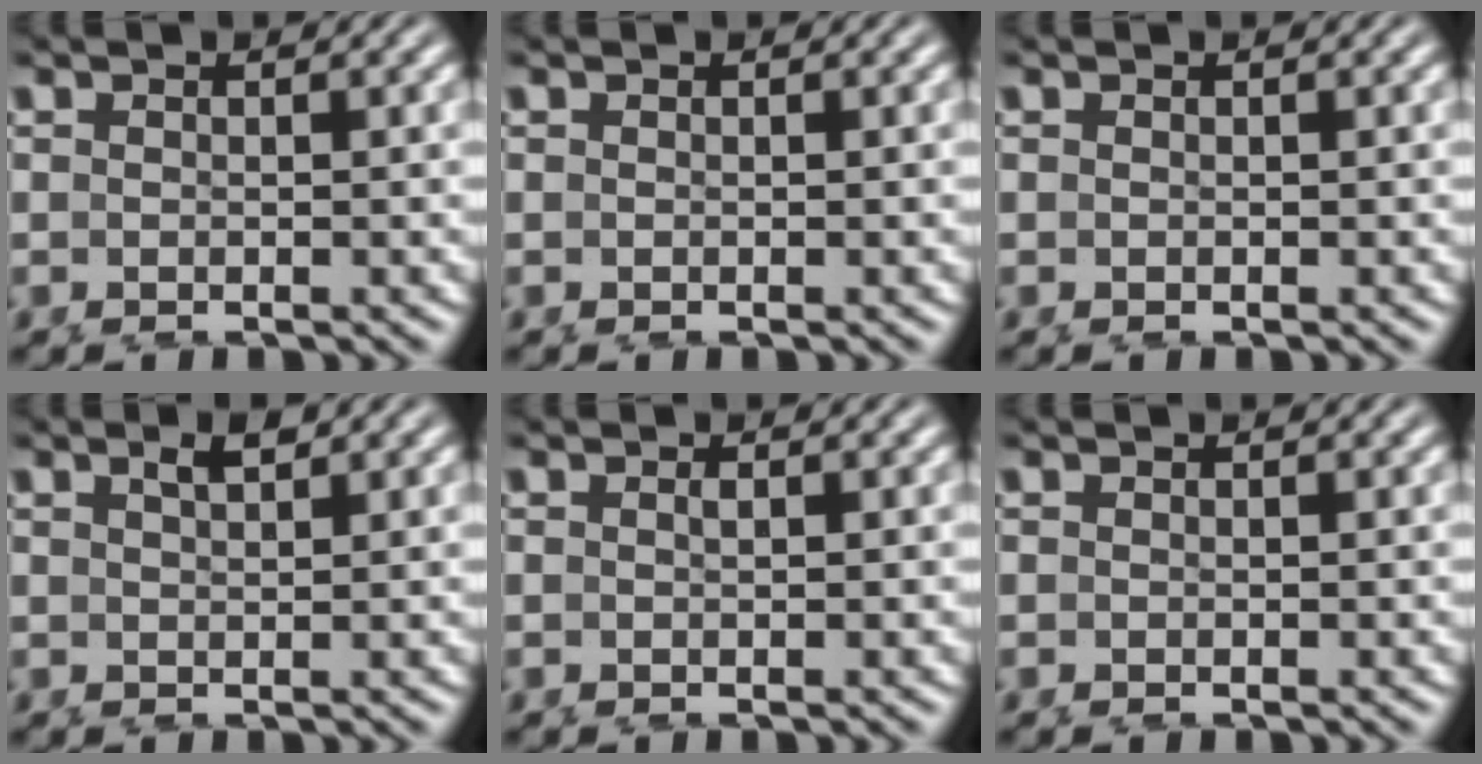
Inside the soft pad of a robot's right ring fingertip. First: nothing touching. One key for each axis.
{"total": 0.0}
{"total": 0.0}
{"total": 1.2, "fx": 0.6, "fy": -0.6, "fz": 0.9, "tx": -0.008, "ty": -0.003, "tz": 0.020}
{"total": 0.5, "fx": -0.1, "fy": -0.4, "fz": 0.3, "tx": -0.006, "ty": -0.004, "tz": 0.002}
{"total": 0.0}